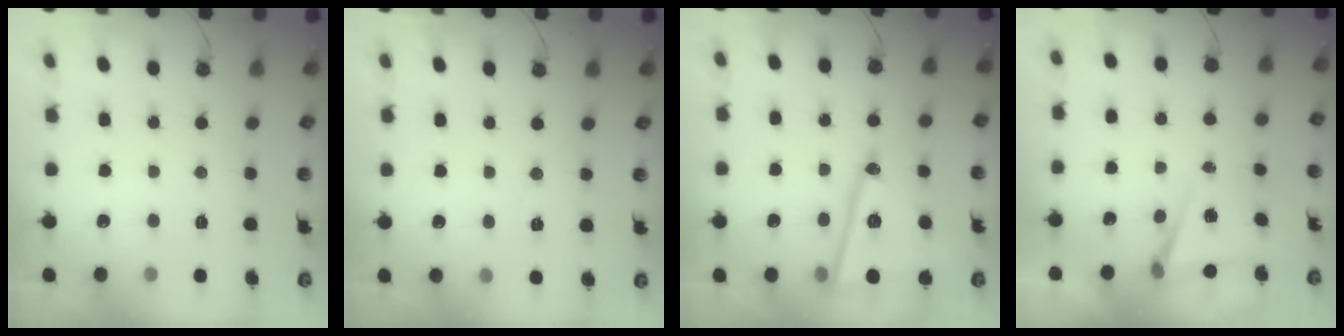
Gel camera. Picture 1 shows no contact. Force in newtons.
{"total": 5.0, "press": 2.2, "slide": 4.4}
{"total": 16.4, "press": 16.3, "slide": 1.0}
{"total": 6.1, "press": 4.0, "slide": 4.6}